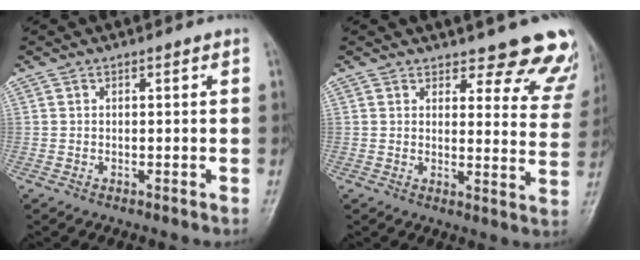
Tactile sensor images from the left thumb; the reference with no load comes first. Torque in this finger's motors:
{"motor_torque": [0.28, 0.26, -0.01, -0.26, 0.03]}